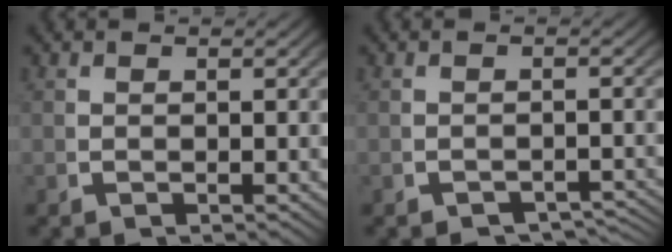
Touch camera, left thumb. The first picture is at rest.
{"total": 3.5, "force": [-3.1, 1.0, 1.1], "torque": [-0.008, -0.009, -0.043]}